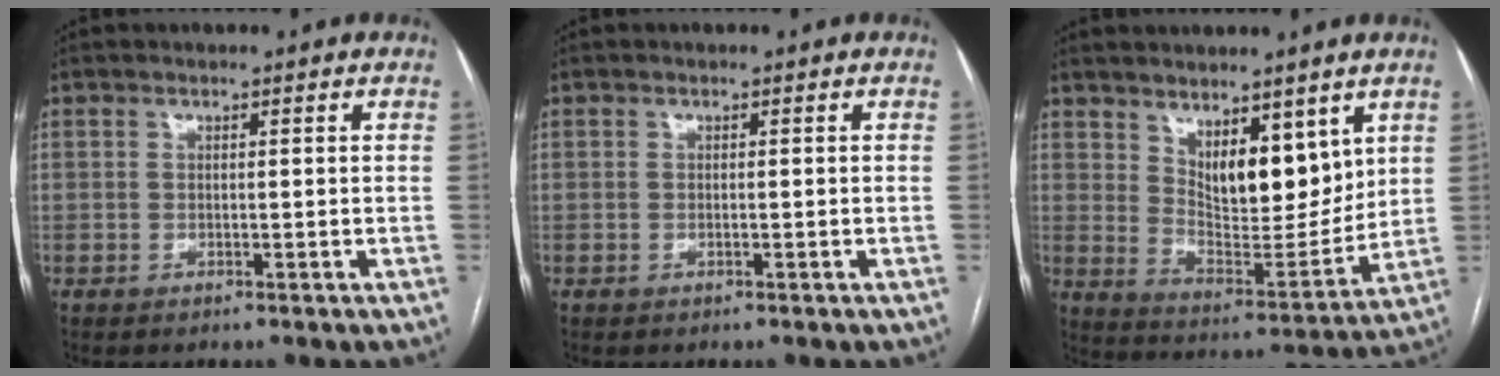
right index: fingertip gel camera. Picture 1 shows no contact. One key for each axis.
{"total": 0.0}
{"total": 11.1, "fx": 5.8, "fy": 4.4, "fz": 8.4, "tx": -0.132, "ty": -0.014, "tz": 0.113}